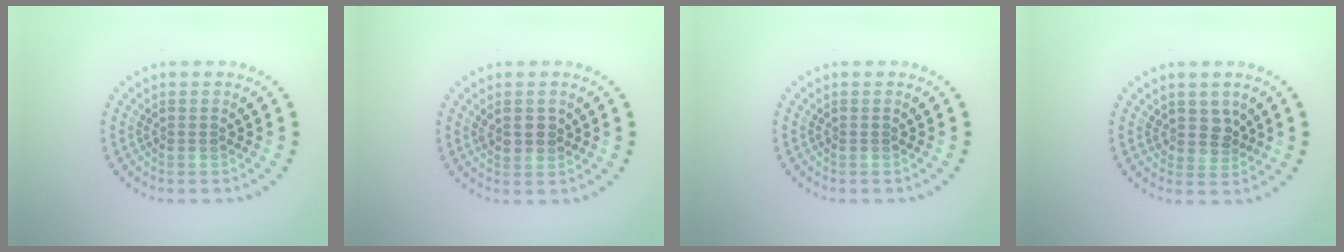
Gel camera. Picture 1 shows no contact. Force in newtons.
{"total": 1.4, "press": 1.4, "slide": 0.4}
{"total": 0.0}
{"total": 1.9, "press": 1.5, "slide": 1.2}